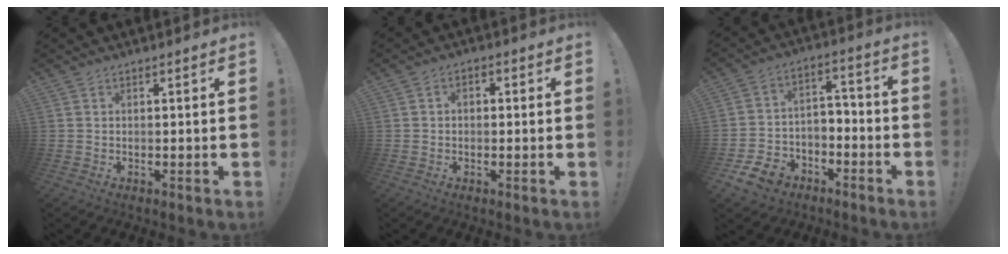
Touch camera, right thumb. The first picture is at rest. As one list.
[{"total": 2.2, "force": [-1.0, 1.5, 1.2], "torque": [-0.011, 0.006, -0.020]}, {"total": 10.7, "force": [-7.0, 7.4, 3.4], "torque": [-0.060, 0.041, -0.124]}]